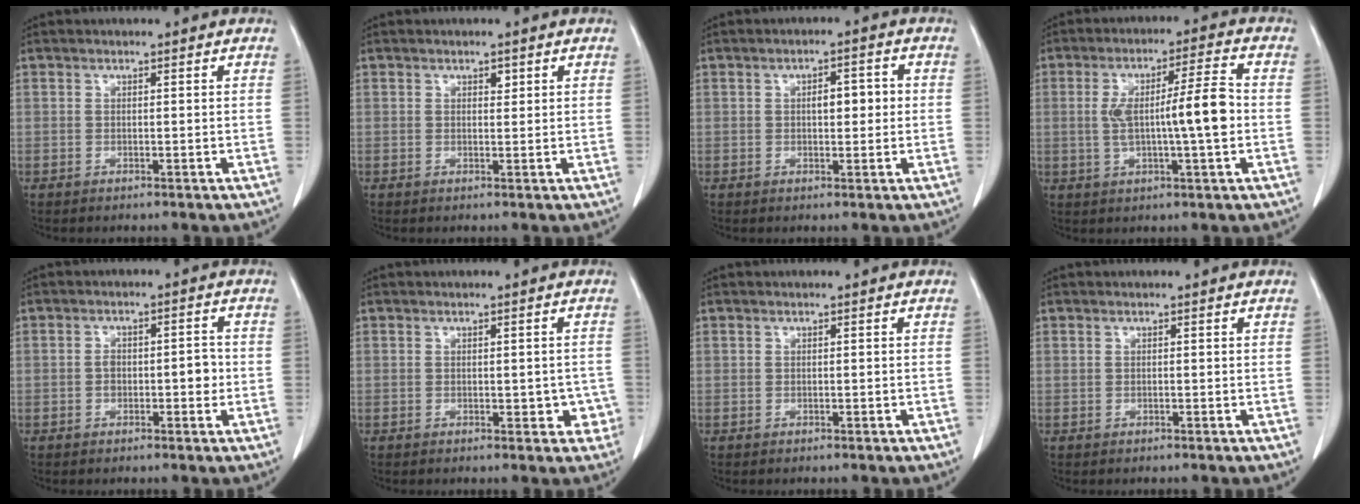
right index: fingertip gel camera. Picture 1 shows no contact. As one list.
[{"total": 0.9, "force": [0.5, 0.5, 0.6], "torque": [-0.007, -0.003, 0.006]}, {"total": 3.6, "force": [0.3, 1.4, 3.3], "torque": [-0.052, 0.010, 0.005]}, {"total": 10.0, "force": [-0.5, 0.6, 9.9], "torque": [-0.171, 0.016, -0.009]}, {"total": 4.0, "force": [-0.7, 2.1, 3.4], "torque": [-0.048, 0.017, -0.007]}, {"total": 3.1, "force": [-0.6, 1.9, 2.4], "torque": [-0.014, 0.009, 0.000]}, {"total": 0.0}, {"total": 0.0}]